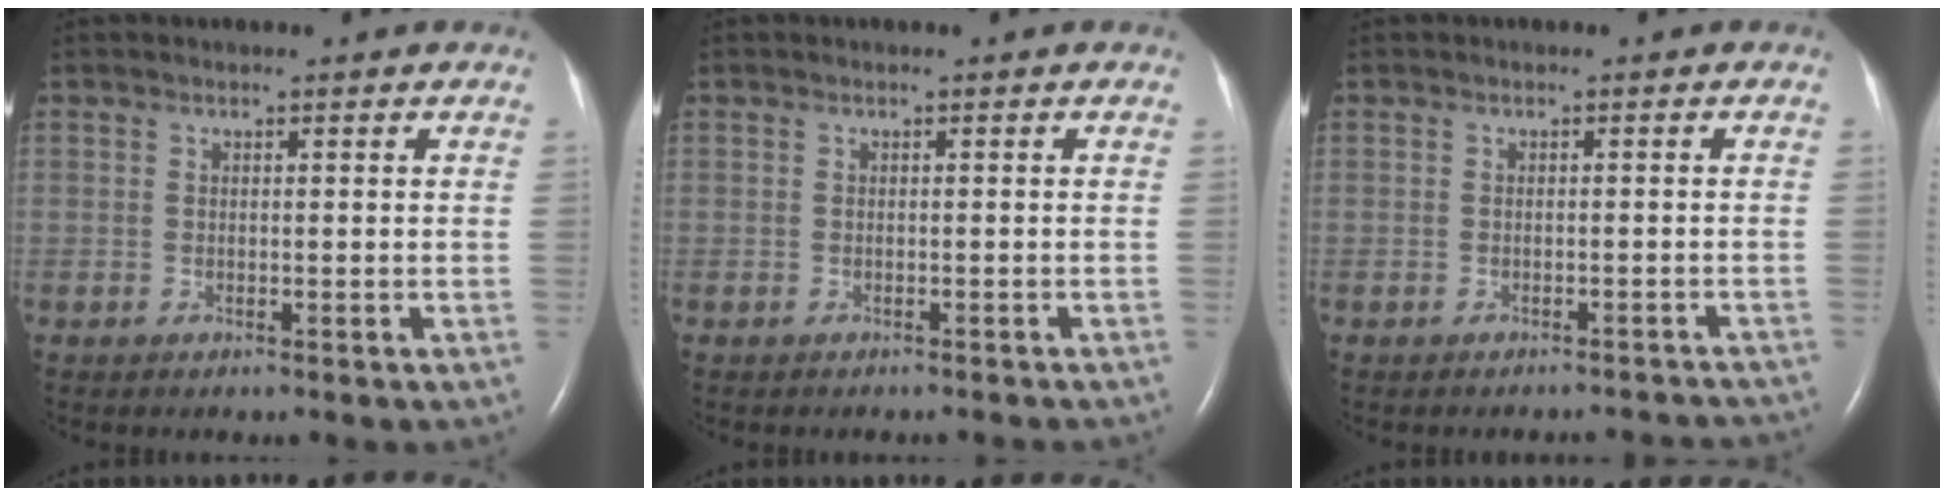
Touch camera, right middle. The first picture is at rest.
{"total": 2.1, "force": [-2.0, 0.4, 0.6], "torque": [-0.013, -0.003, -0.022]}
{"total": 5.1, "force": [-5.0, 1.1, 0.5], "torque": [-0.003, 0.002, -0.046]}